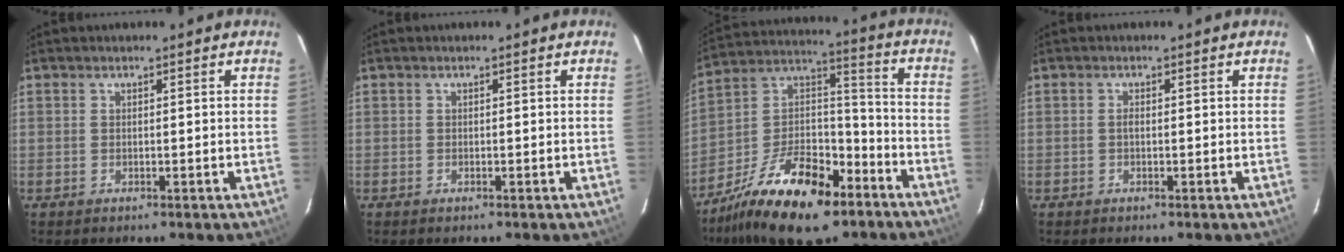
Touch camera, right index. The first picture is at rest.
{"total": 0.0}
{"total": 21.6, "force": [-13.1, 9.3, 14.5], "torque": [-0.284, 0.006, -0.228]}
{"total": 0.7, "force": [-0.1, 0.3, 0.6], "torque": [-0.013, 0.003, -0.003]}